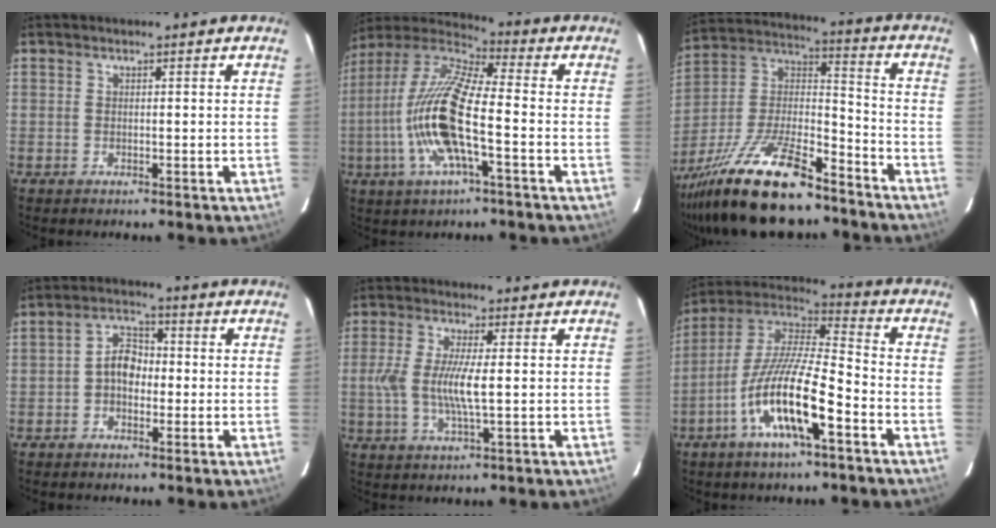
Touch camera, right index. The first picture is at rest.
{"total": 17.0, "force": [-4.1, 3.9, 16.0], "torque": [-0.321, -0.005, -0.084]}
{"total": 24.1, "force": [-17.2, 7.5, 15.1], "torque": [-0.303, -0.018, -0.292]}
{"total": 5.0, "force": [-0.9, 3.7, 3.2], "torque": [-0.059, 0.019, -0.017]}
{"total": 8.0, "force": [-0.4, 1.4, 7.8], "torque": [-0.159, -0.005, -0.008]}
{"total": 16.1, "force": [-7.2, 3.3, 14.0], "torque": [-0.270, -0.016, -0.143]}